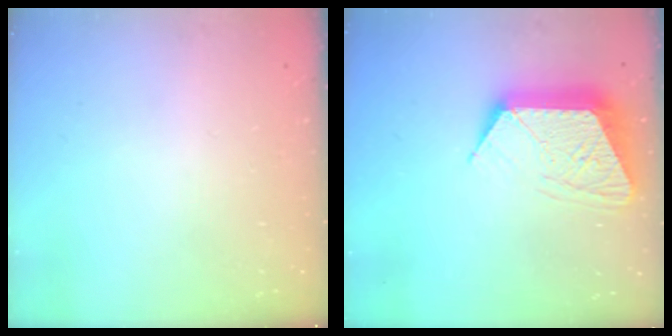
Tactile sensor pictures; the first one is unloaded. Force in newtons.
{"total": 13.0, "press": 13.0, "slide": 0.9}